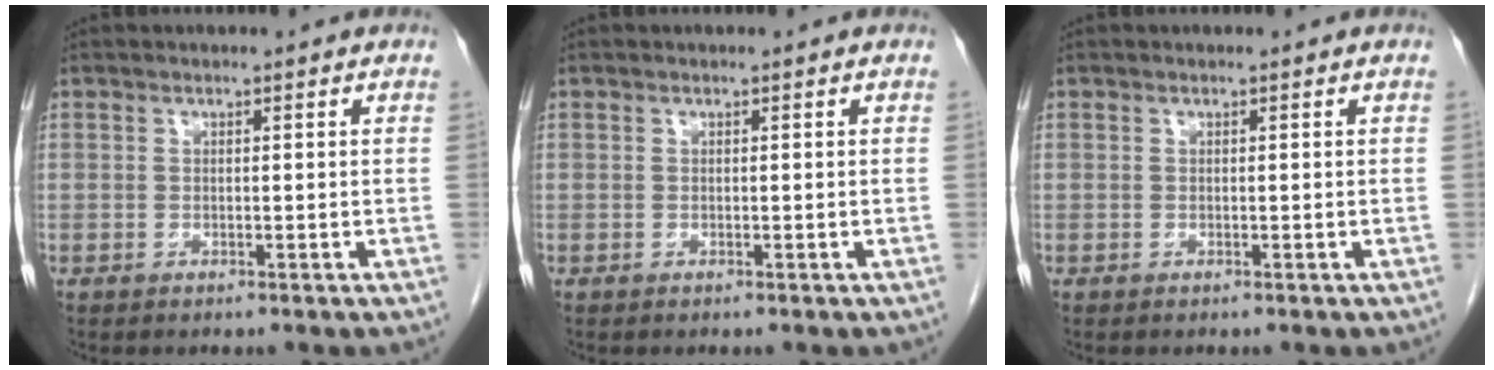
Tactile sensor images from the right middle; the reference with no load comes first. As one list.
[{"total": 0.0}, {"total": 0.0}]